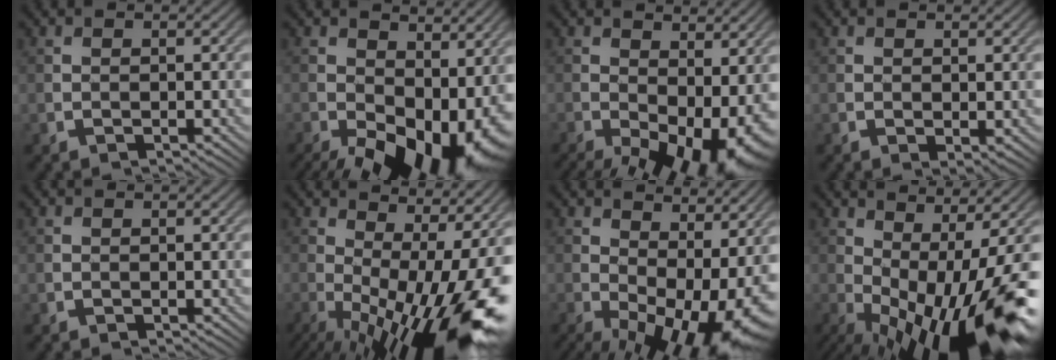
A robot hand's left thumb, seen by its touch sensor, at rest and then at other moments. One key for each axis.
{"total": 15.6, "fx": -4.0, "fy": 9.0, "fz": 12.1, "tx": -0.206, "ty": -0.048, "tz": -0.025}
{"total": 12.6, "fx": -4.3, "fy": 6.0, "fz": 10.2, "tx": -0.166, "ty": -0.038, "tz": -0.045}
{"total": 1.0, "fx": 0.1, "fy": 0.4, "fz": 0.9, "tx": -0.016, "ty": -0.005, "tz": 0.010}
{"total": 0.0}
{"total": 18.0, "fx": -2.1, "fy": 5.9, "fz": 16.9, "tx": -0.217, "ty": -0.011, "tz": -0.012}
{"total": 13.6, "fx": -1.2, "fy": 6.4, "fz": 11.9, "tx": -0.187, "ty": -0.019, "tz": 0.006}
{"total": 16.9, "fx": -3.4, "fy": 5.0, "fz": 15.8, "tx": -0.237, "ty": -0.005, "tz": -0.036}